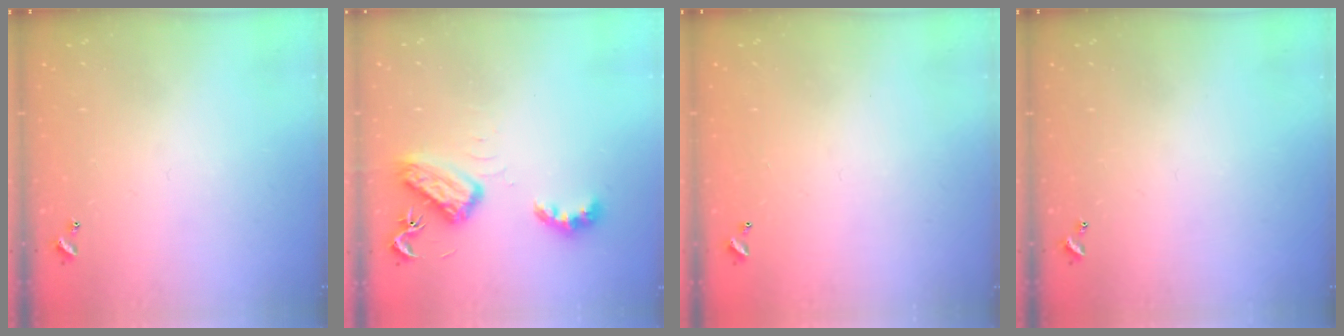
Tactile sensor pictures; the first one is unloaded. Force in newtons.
{"total": 6.9, "press": 6.9, "slide": 0.5}
{"total": 3.0, "press": 3.0, "slide": 0.1}
{"total": 0.0}